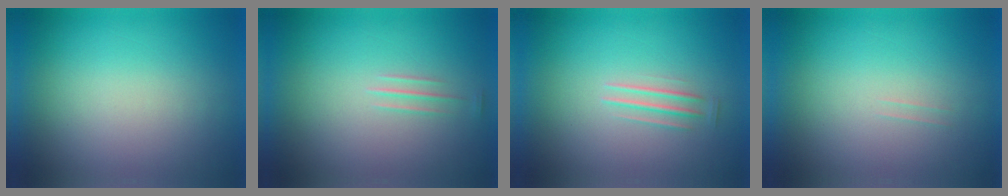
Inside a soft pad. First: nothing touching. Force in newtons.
{"total": 1.1}
{"total": 1.4}
{"total": 1.2}